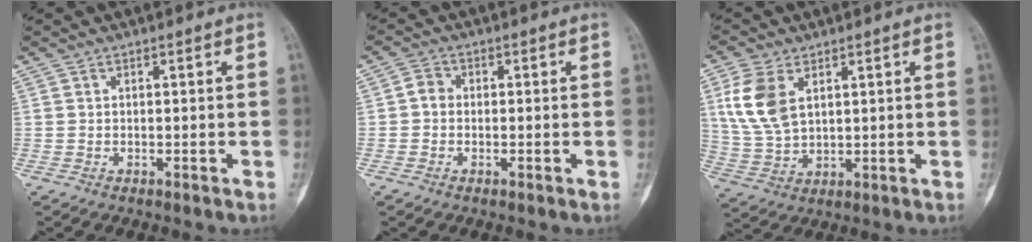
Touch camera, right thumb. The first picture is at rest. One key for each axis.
{"total": 2.4, "fx": -0.3, "fy": 2.1, "fz": 1.3, "tx": -0.017, "ty": 0.005, "tz": -0.015}
{"total": 9.9, "fx": 3.5, "fy": 5.9, "fz": 7.2, "tx": -0.145, "ty": -0.007, "tz": 0.076}